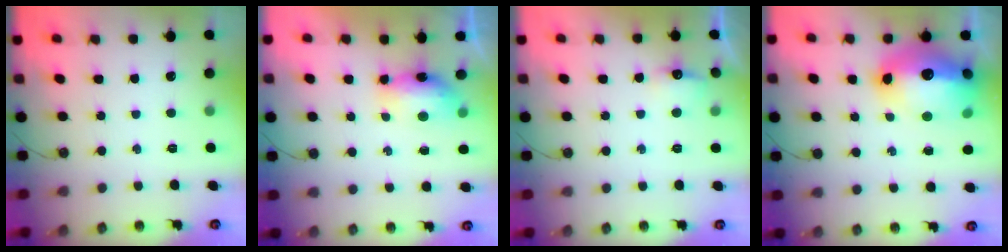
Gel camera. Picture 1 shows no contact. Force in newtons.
{"total": 15.8, "press": 9.7, "slide": 12.5}
{"total": 6.6, "press": 6.5, "slide": 0.9}
{"total": 22.1, "press": 21.4, "slide": 5.3}